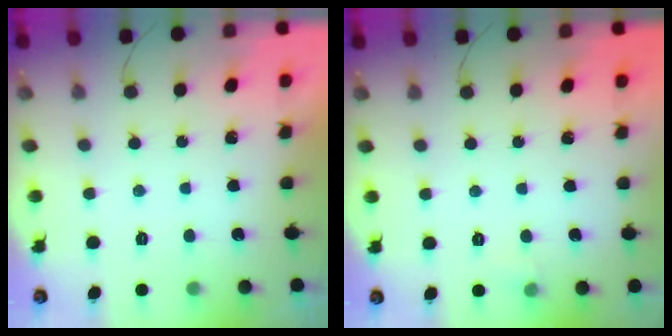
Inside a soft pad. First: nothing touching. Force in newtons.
{"total": 3.5, "press": 3.3, "slide": 1.0}